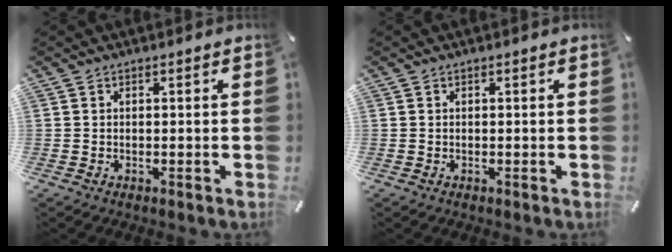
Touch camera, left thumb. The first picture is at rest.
{"total": 0.0}